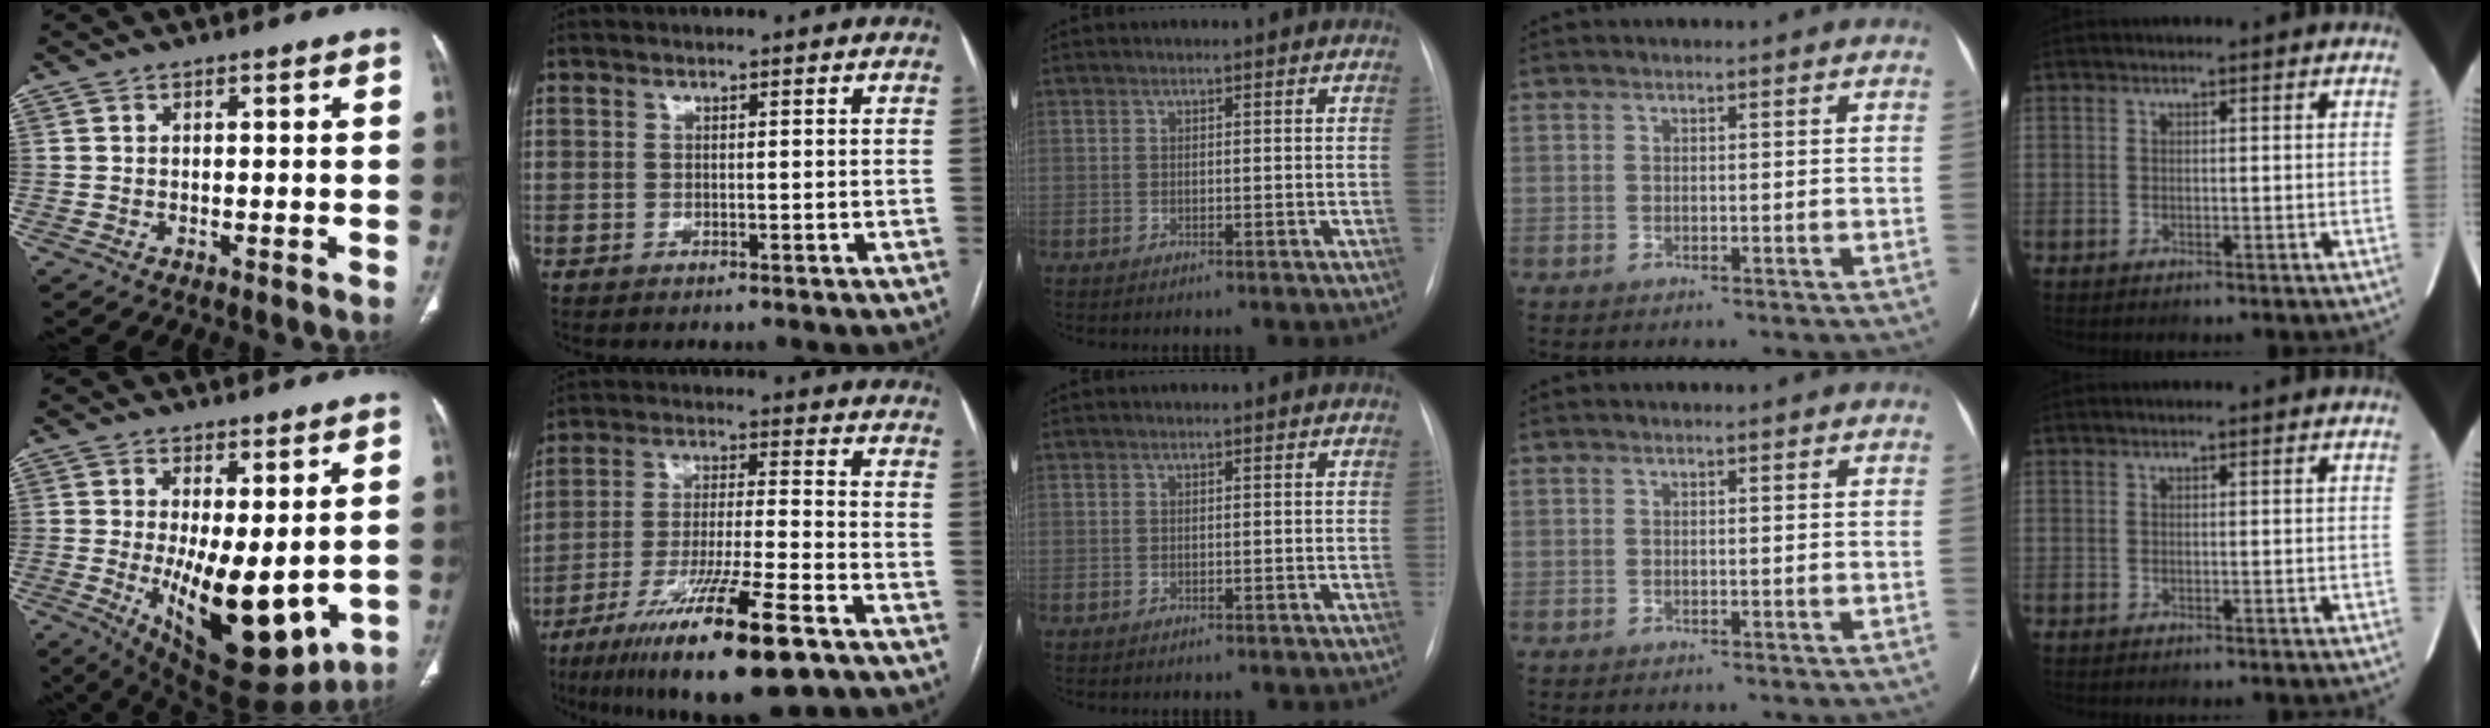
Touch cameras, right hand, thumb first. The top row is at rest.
{"thumb": {"total": 16.0, "force": [-1.6, 6.7, 14.4], "torque": [-0.212, -0.035, -0.001]}, "index": {"total": 17.9, "force": [-10.8, 1.3, 14.2], "torque": [-0.250, -0.043, -0.187]}}